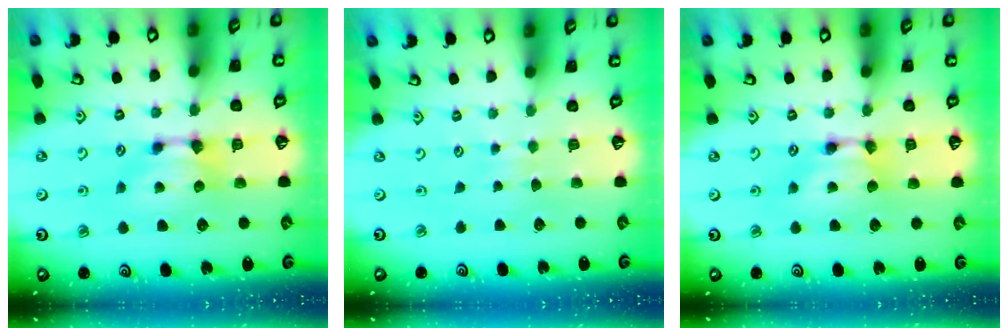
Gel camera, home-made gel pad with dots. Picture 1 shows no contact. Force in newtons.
{"total": 3.5, "press": 3.5, "slide": 0.2}
{"total": 1.6, "press": 1.6, "slide": 0.2}